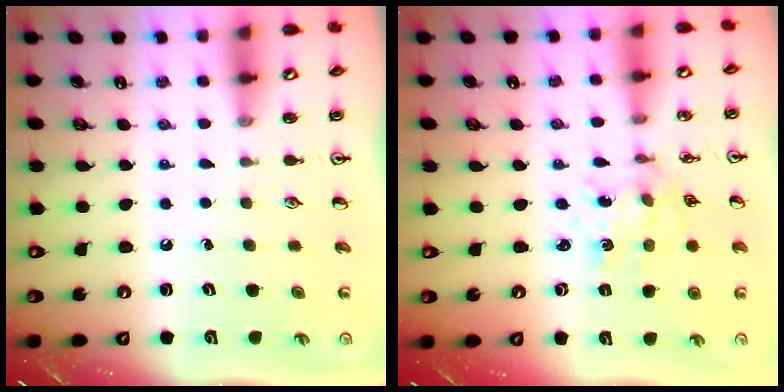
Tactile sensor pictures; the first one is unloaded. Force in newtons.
{"total": 1.9, "press": 1.8, "slide": 0.8}